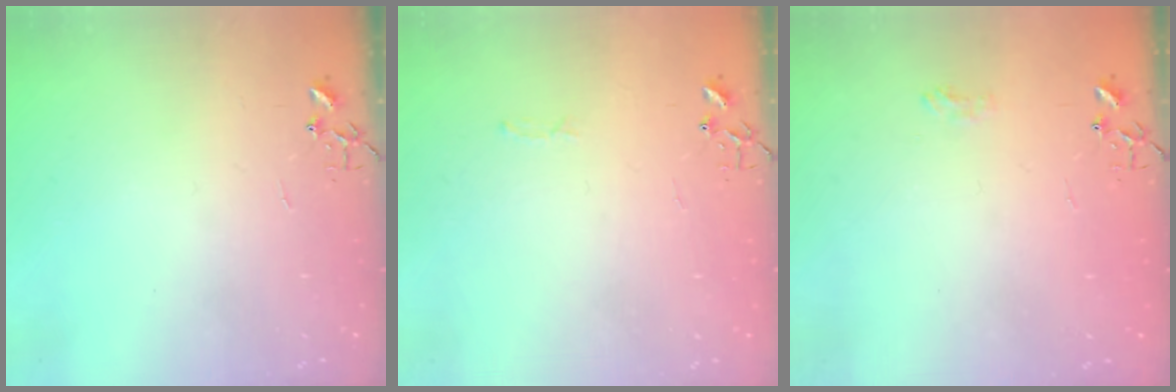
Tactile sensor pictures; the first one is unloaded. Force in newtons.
{"total": 2.8, "press": 2.8, "slide": 0.4}
{"total": 6.3, "press": 6.3, "slide": 0.8}